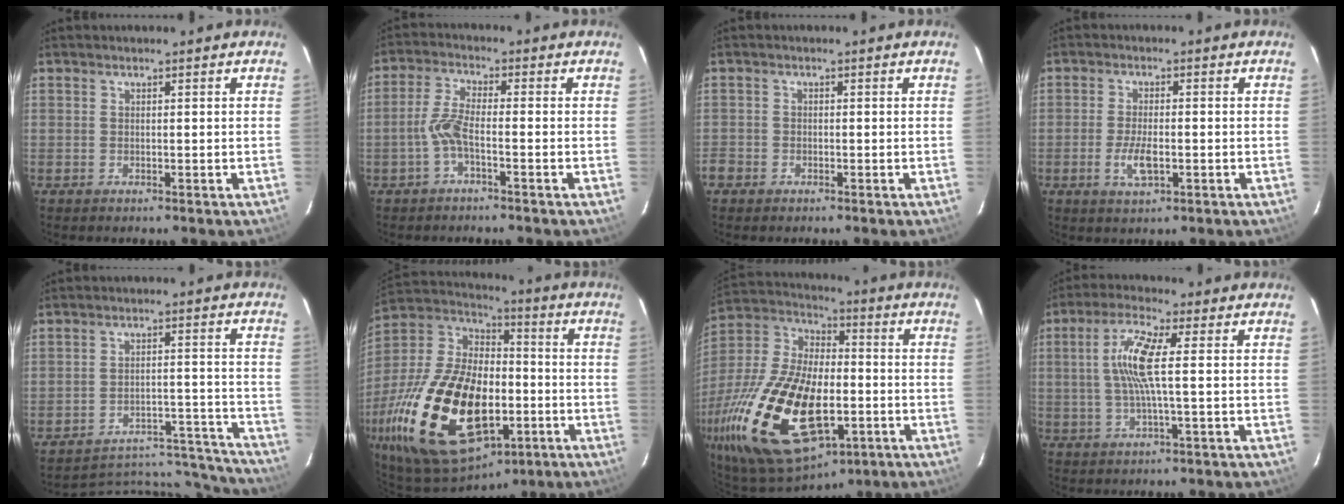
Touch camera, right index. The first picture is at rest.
{"total": 4.2, "force": [-1.8, 0.8, 3.8], "torque": [-0.090, 0.008, -0.039]}
{"total": 2.5, "force": [-1.5, 1.9, 0.4], "torque": [-0.013, 0.001, -0.029]}
{"total": 4.9, "force": [-1.4, 1.9, 4.3], "torque": [-0.094, -0.006, -0.026]}
{"total": 18.5, "force": [-17.9, 3.9, 2.9], "torque": [-0.040, 0.039, -0.226]}
{"total": 32.1, "force": [-10.7, 18.1, 24.2], "torque": [-0.510, -0.018, -0.166]}
{"total": 30.8, "force": [-10.8, 15.7, 24.2], "torque": [-0.514, -0.038, -0.175]}
{"total": 8.3, "force": [0.7, 0.8, 8.2], "torque": [-0.166, 0.009, 0.011]}